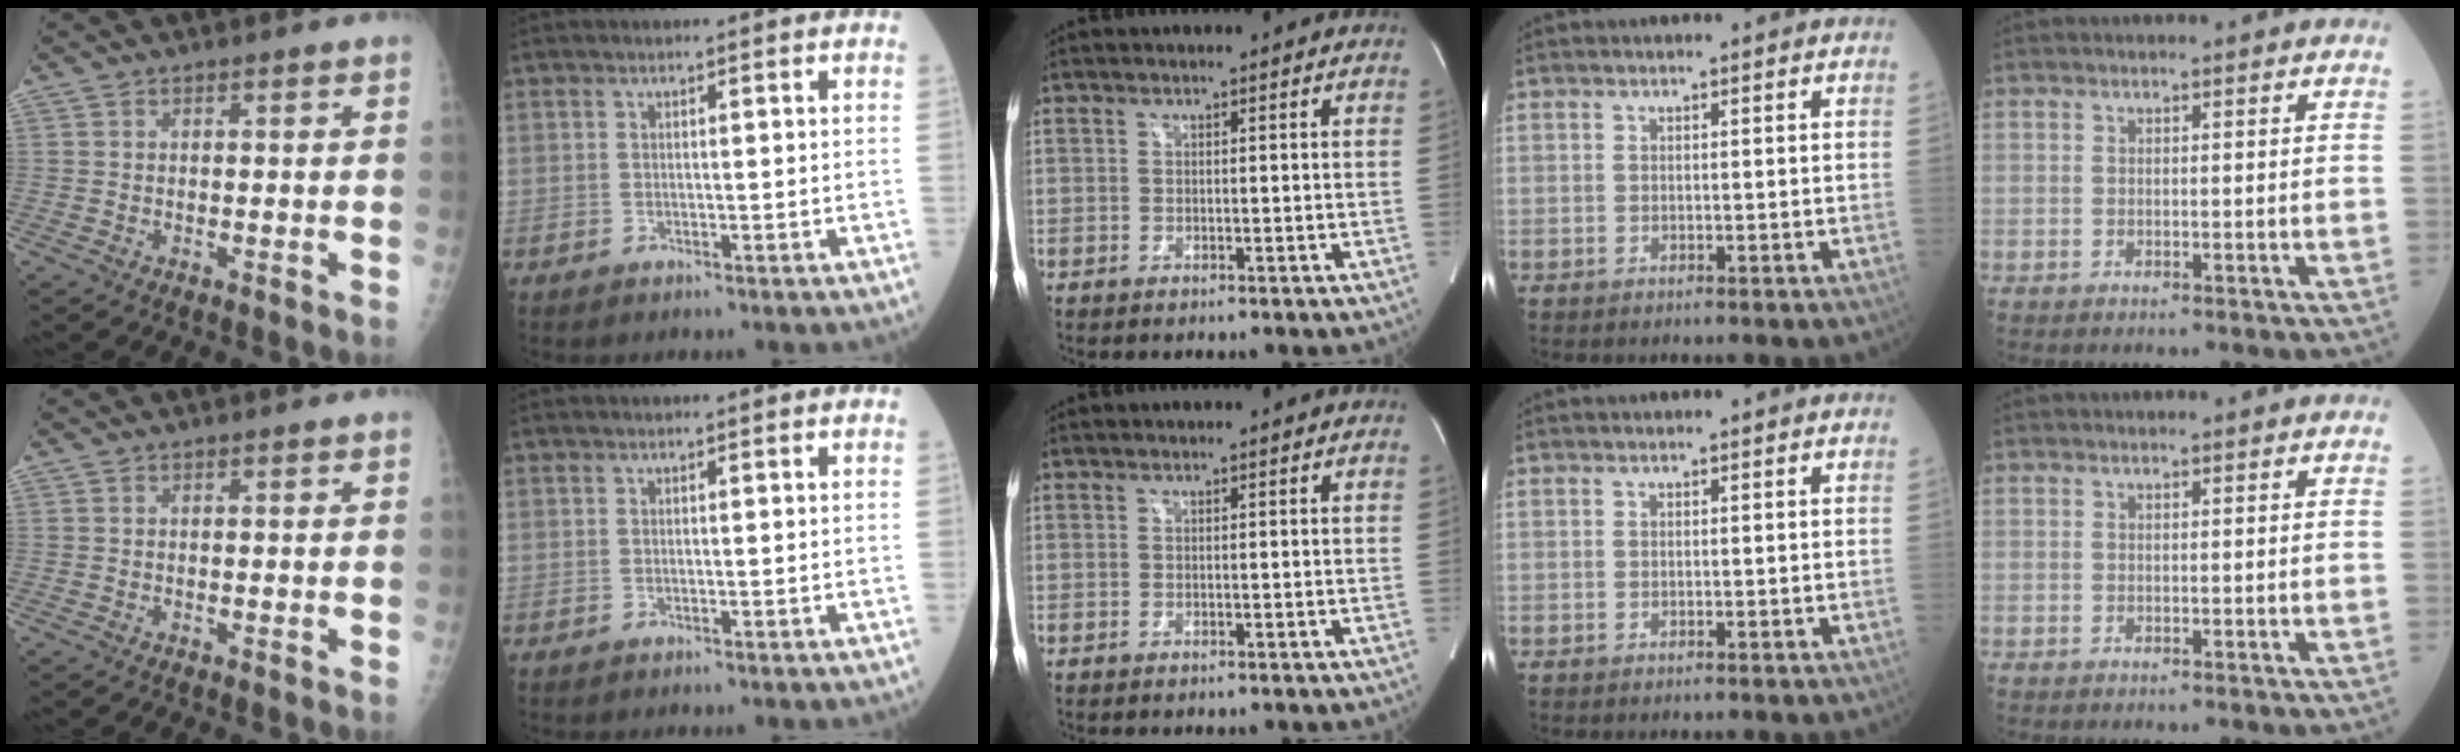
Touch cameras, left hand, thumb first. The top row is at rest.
{}